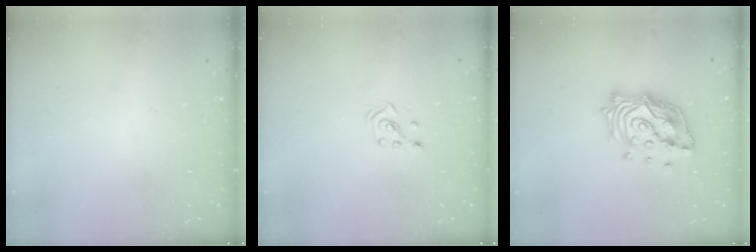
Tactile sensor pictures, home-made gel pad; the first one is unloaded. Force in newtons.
{"total": 2.1, "press": 1.9, "slide": 0.8}
{"total": 15.5, "press": 15.4, "slide": 0.9}